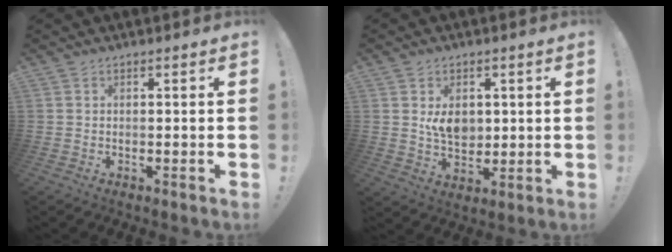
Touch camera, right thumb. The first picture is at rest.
{"total": 7.6, "force": [1.5, 5.6, 5.0], "torque": [-0.071, -0.006, 0.028]}